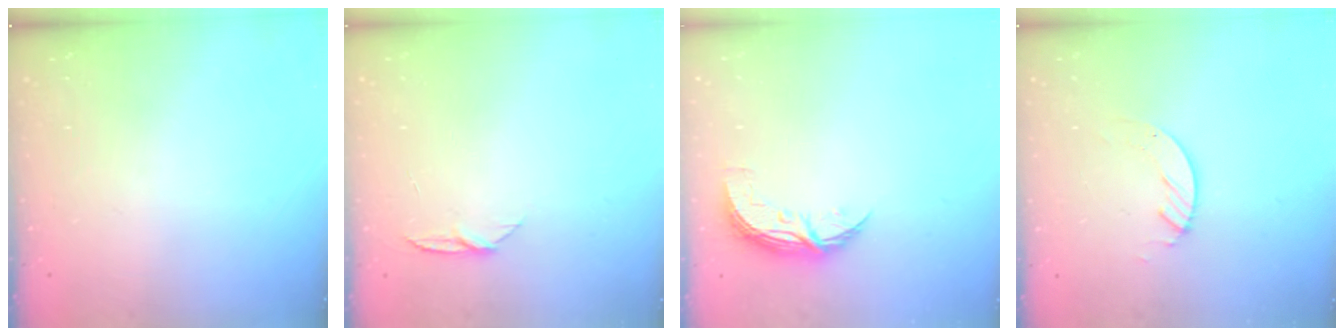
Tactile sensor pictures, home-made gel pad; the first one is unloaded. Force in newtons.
{"total": 5.1, "press": 5.1, "slide": 0.6}
{"total": 9.2, "press": 9.2, "slide": 0.1}
{"total": 3.4, "press": 3.4, "slide": 0.4}